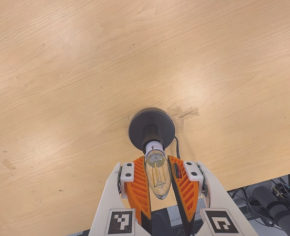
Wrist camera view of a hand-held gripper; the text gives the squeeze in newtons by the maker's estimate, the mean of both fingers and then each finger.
{"total": 12.2, "left": 11.9, "right": 12.5}